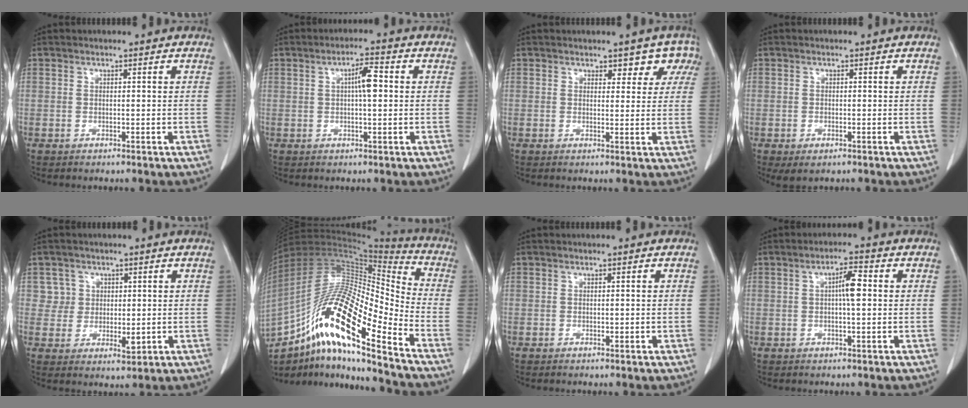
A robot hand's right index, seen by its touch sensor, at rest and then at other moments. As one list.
[{"total": 4.2, "force": [0.6, 0.7, 4.1], "torque": [-0.068, 0.008, 0.006]}, {"total": 4.0, "force": [2.6, 2.5, 1.8], "torque": [0.003, 0.004, 0.023]}, {"total": 2.2, "force": [-1.0, 1.0, 1.6], "torque": [-0.030, -0.005, -0.007]}, {"total": 4.7, "force": [1.6, 4.4, 0.6], "torque": [-0.001, -0.001, 0.032]}, {"total": 22.9, "force": [-13.4, 3.7, 18.3], "torque": [-0.361, -0.007, -0.239]}, {"total": 0.6, "force": [0.0, 0.3, 0.5], "torque": [-0.006, -0.001, 0.003]}, {"total": 4.3, "force": [0.5, 0.7, 4.2], "torque": [-0.072, 0.008, 0.006]}]